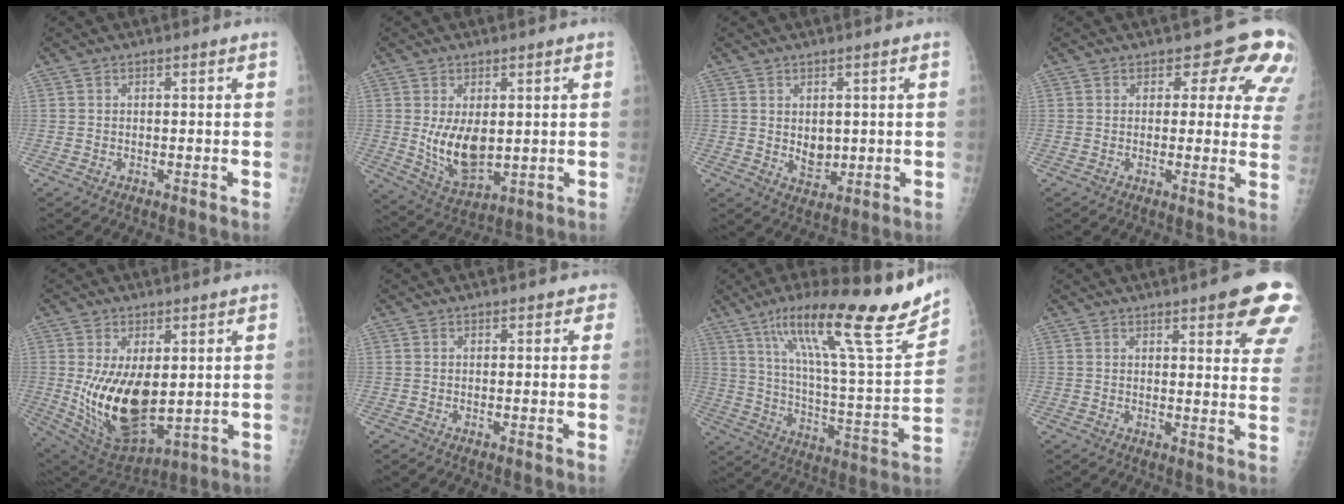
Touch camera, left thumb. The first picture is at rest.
{"total": 9.5, "force": [0.8, 5.5, 7.7], "torque": [-0.118, -0.023, 0.032]}
{"total": 4.3, "force": [0.5, 3.2, 2.9], "torque": [-0.028, -0.012, 0.020]}
{"total": 10.5, "force": [6.5, 5.9, 5.8], "torque": [-0.014, -0.026, 0.049]}
{"total": 16.0, "force": [0.4, 8.6, 13.5], "torque": [-0.227, -0.025, 0.035]}
{"total": 1.5, "force": [0.9, 1.0, 0.7], "torque": [0.014, 0.000, 0.003]}
{"total": 26.6, "force": [17.0, 4.2, 20.0], "torque": [-0.298, -0.051, 0.281]}
{"total": 13.7, "force": [8.2, 3.3, 10.4], "torque": [-0.099, -0.036, 0.088]}